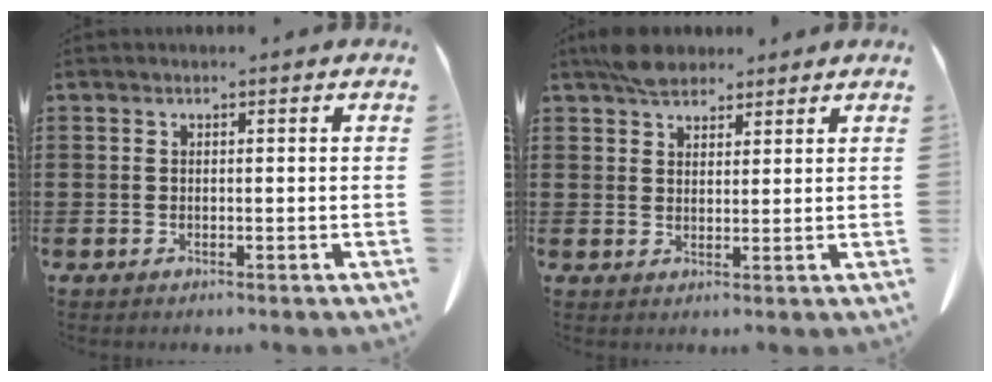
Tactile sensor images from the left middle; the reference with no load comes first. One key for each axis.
{"total": 4.4, "fx": 3.8, "fy": 1.5, "fz": 1.4, "tx": -0.029, "ty": -0.003, "tz": 0.073}